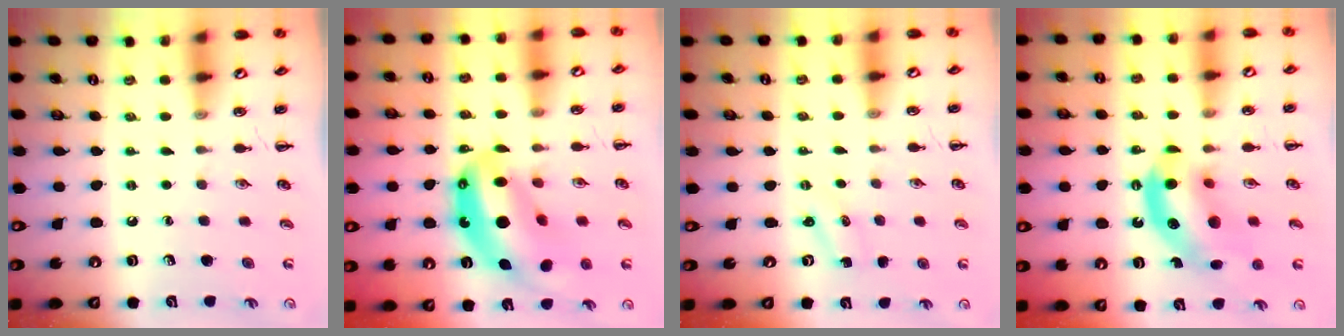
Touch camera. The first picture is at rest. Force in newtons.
{"total": 15.6, "press": 15.0, "slide": 4.4}
{"total": 1.3, "press": 1.2, "slide": 0.3}
{"total": 12.9, "press": 12.5, "slide": 3.3}